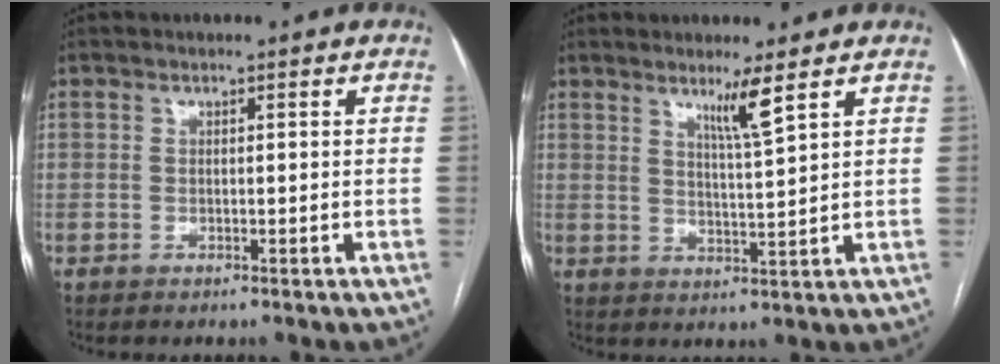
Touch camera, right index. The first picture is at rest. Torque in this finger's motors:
{"motor_torque": [0.19, 0.17, 0.10, 0.06]}